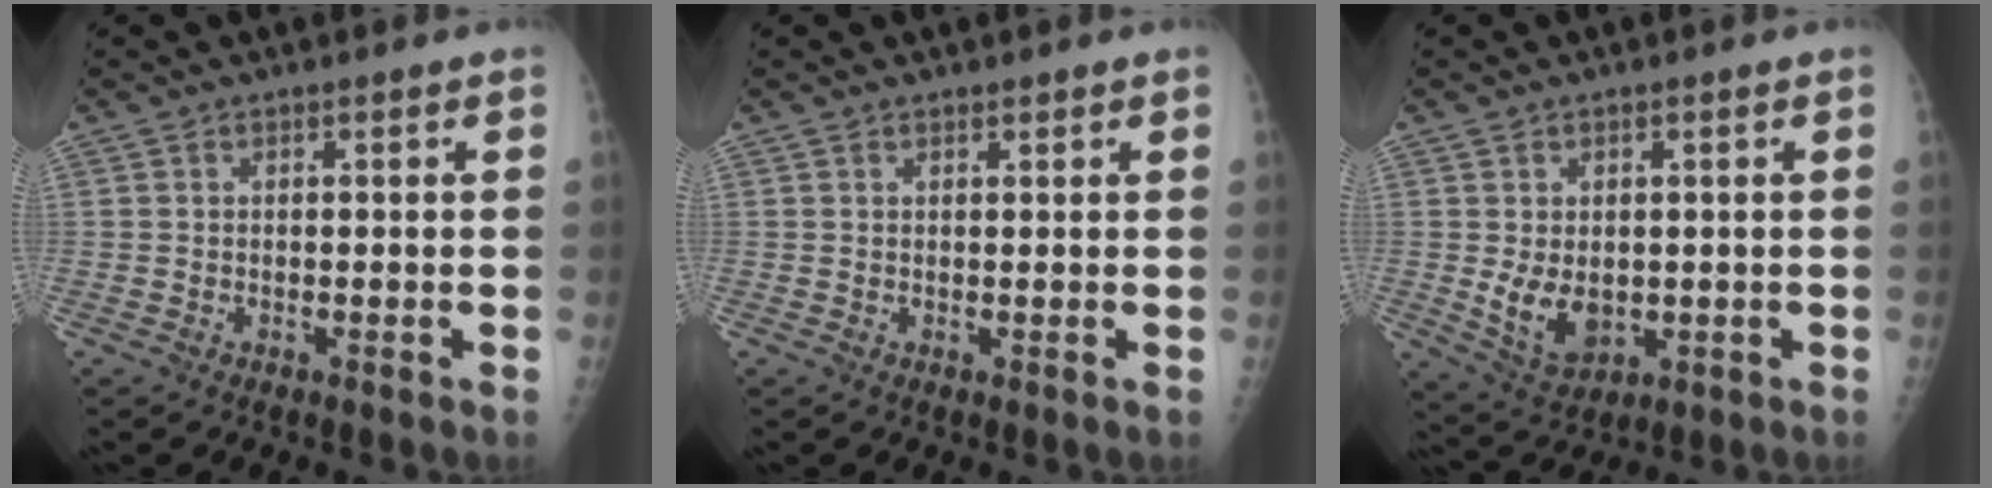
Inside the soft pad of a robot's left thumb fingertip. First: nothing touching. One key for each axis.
{"total": 0.7, "fx": 0.6, "fy": 0.2, "fz": 0.2, "tx": -0.004, "ty": -0.004, "tz": 0.010}
{"total": 7.0, "fx": -0.3, "fy": 4.9, "fz": 5.0, "tx": -0.069, "ty": -0.016, "tz": 0.012}